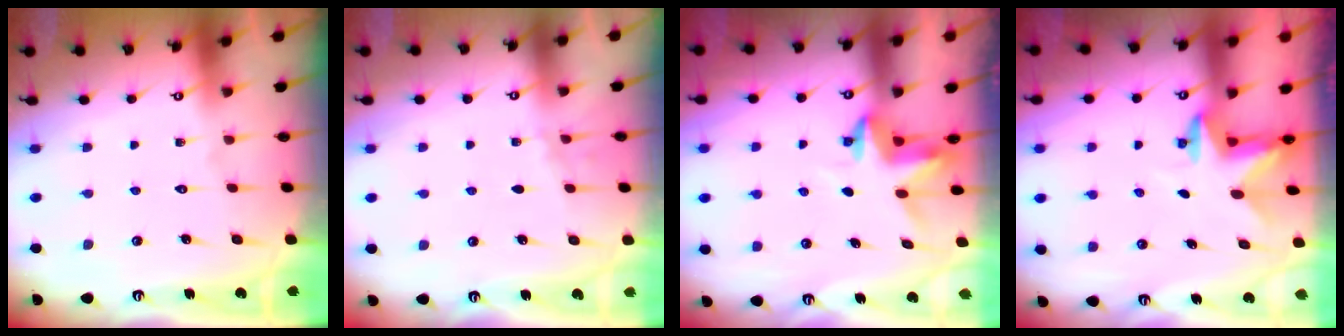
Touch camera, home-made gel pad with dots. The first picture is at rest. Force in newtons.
{"total": 2.2, "press": 1.4, "slide": 1.7}
{"total": 3.9, "press": 3.8, "slide": 0.3}
{"total": 2.6, "press": 2.5, "slide": 0.4}